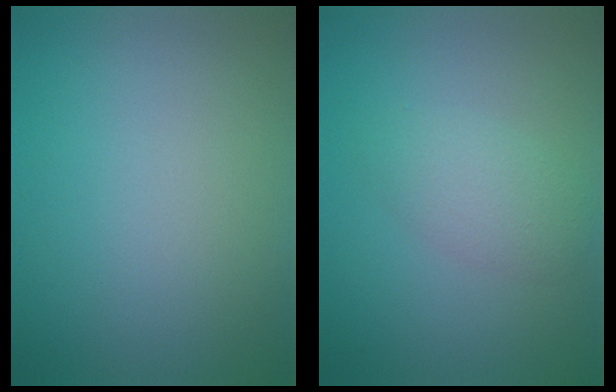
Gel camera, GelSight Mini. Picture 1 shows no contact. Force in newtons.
{"total": 2.6, "press": 2.6, "slide": 0.2}